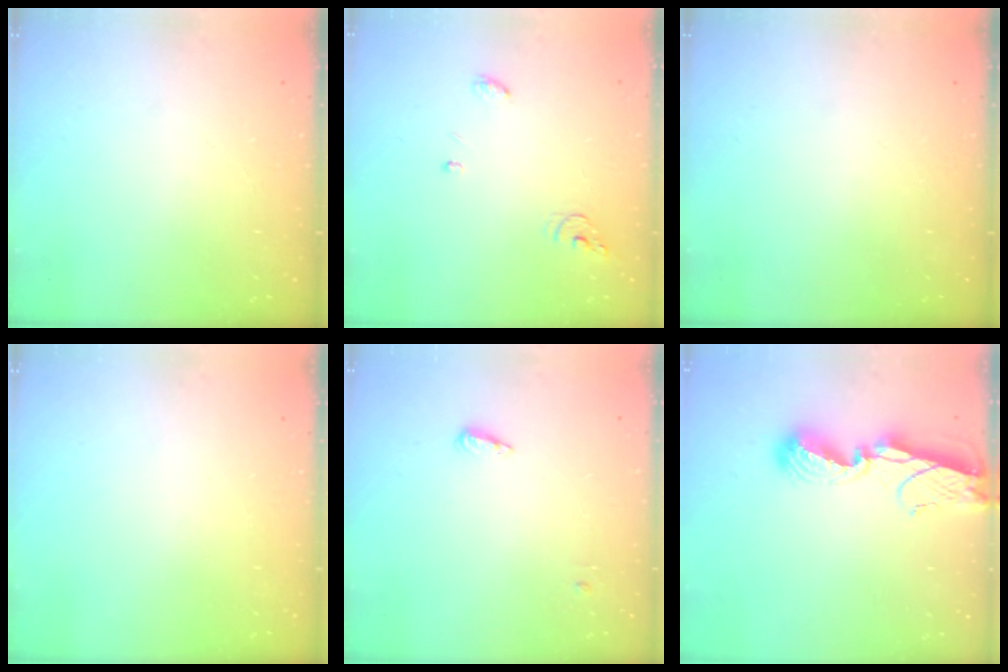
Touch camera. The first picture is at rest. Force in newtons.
{"total": 4.0, "press": 4.0, "slide": 0.4}
{"total": 0.0}
{"total": 0.0}
{"total": 4.2, "press": 4.1, "slide": 0.8}
{"total": 9.7, "press": 9.7, "slide": 0.9}